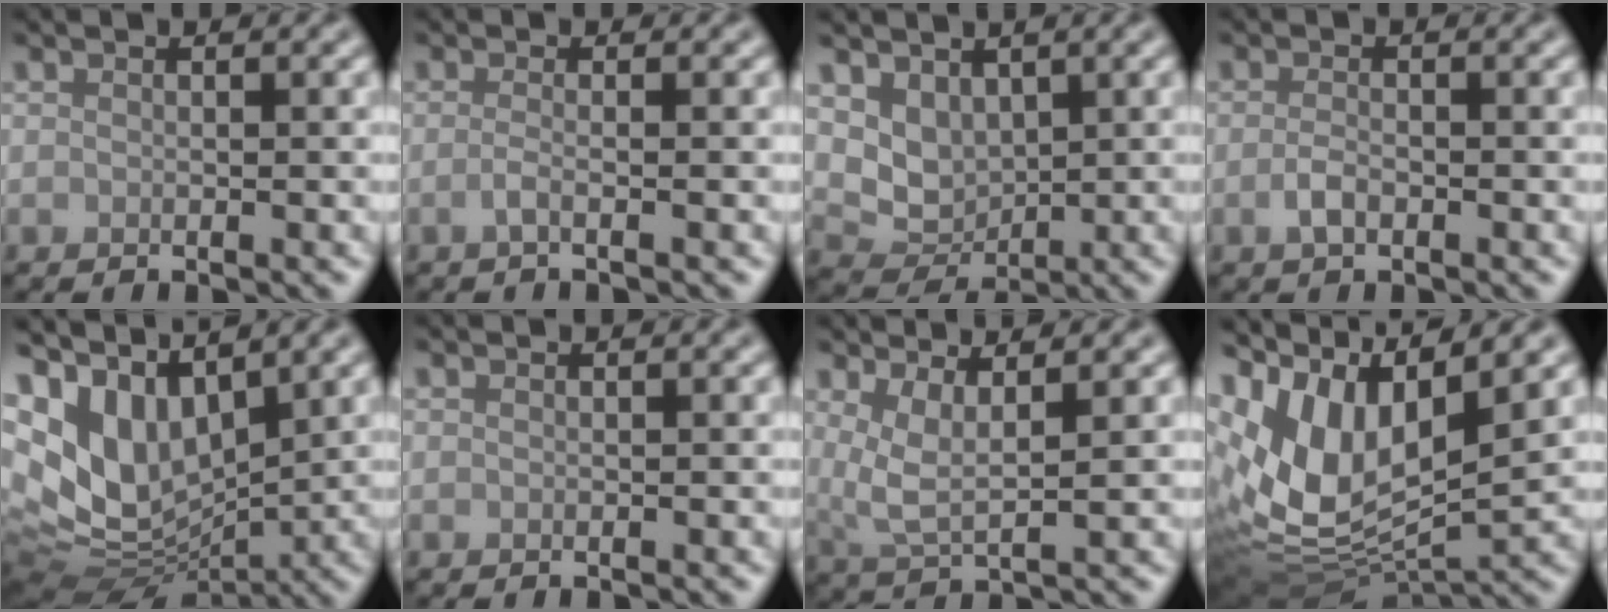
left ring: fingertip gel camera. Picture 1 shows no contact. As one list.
[{"total": 1.5, "force": [-0.7, 0.5, 1.3], "torque": [-0.020, -0.003, -0.019]}, {"total": 2.9, "force": [1.3, 2.1, 1.6], "torque": [-0.037, -0.012, 0.028]}, {"total": 1.5, "force": [-0.9, 0.6, 1.1], "torque": [-0.027, -0.002, -0.019]}, {"total": 9.9, "force": [3.7, 5.6, 7.2], "torque": [-0.150, 0.000, 0.081]}, {"total": 0.0}, {"total": 3.7, "force": [1.7, 1.0, 3.1], "torque": [-0.062, -0.002, 0.036]}, {"total": 12.4, "force": [3.7, 6.4, 10.0], "torque": [-0.220, 0.000, 0.070]}]